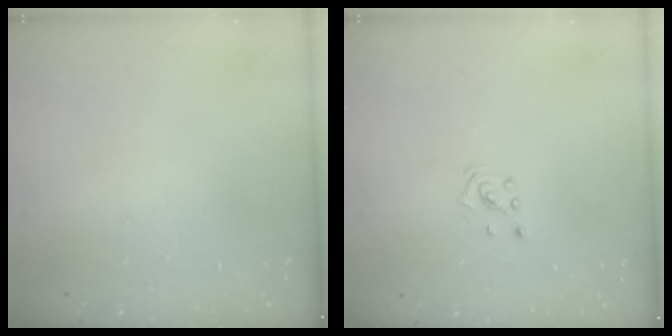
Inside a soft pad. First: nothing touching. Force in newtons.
{"total": 2.2, "press": 2.2, "slide": 0.6}